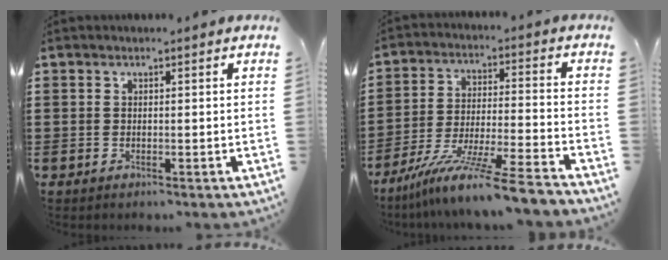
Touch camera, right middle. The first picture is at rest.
{"total": 11.3, "force": [-9.5, -0.6, 6.0], "torque": [-0.106, 0.007, -0.184]}